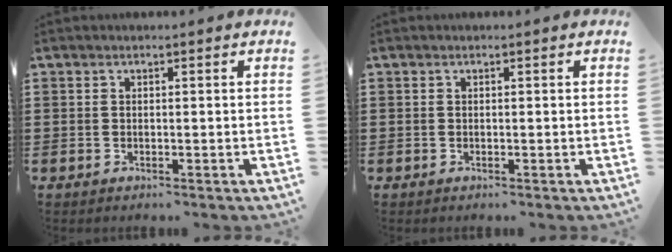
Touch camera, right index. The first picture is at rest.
{"total": 0.0}